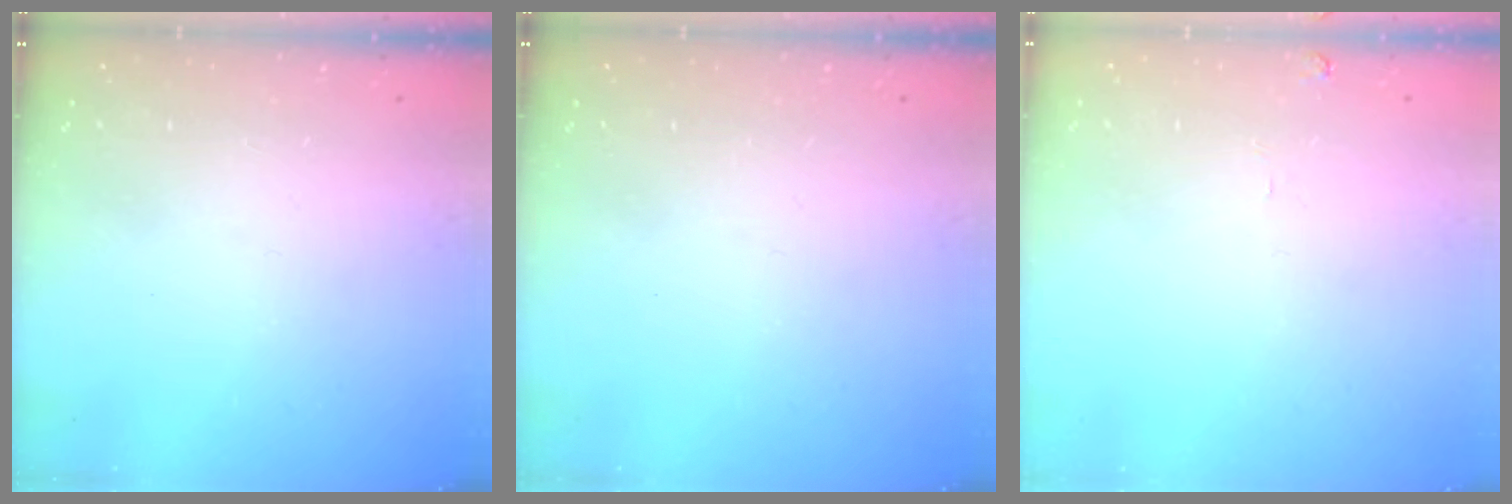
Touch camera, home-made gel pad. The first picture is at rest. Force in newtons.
{"total": 0.0}
{"total": 1.3, "press": 1.3, "slide": 0.3}